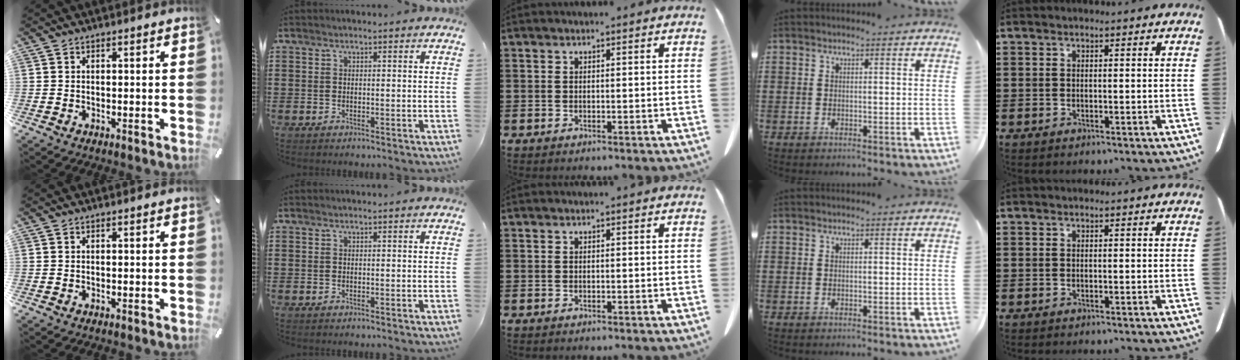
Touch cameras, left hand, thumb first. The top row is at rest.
{}